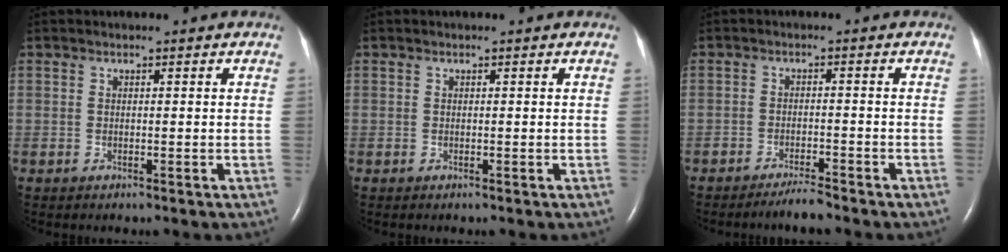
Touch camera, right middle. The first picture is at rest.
{"total": 0.0}
{"total": 2.9, "force": [-2.7, -0.1, 1.1], "torque": [-0.022, -0.010, -0.048]}